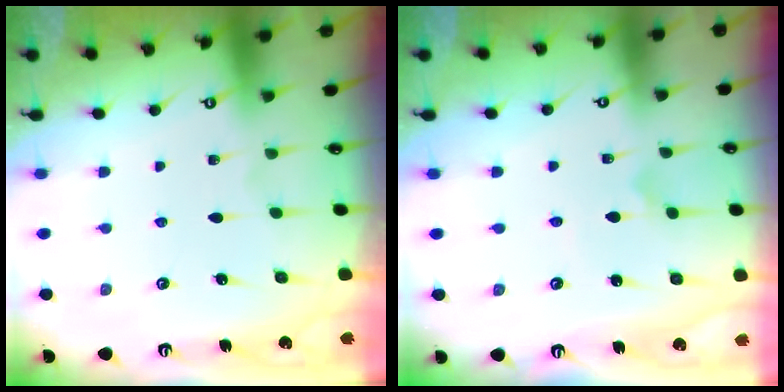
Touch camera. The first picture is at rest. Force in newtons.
{"total": 2.9, "press": 2.9, "slide": 0.1}